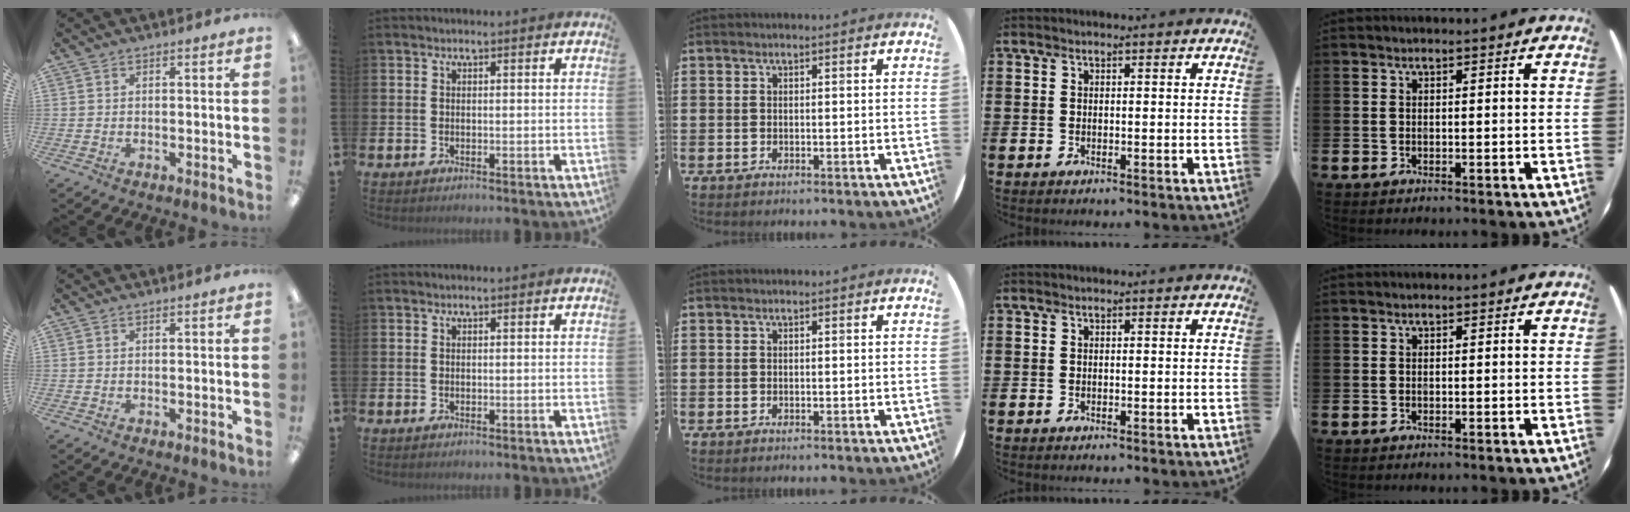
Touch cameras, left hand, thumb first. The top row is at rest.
{}